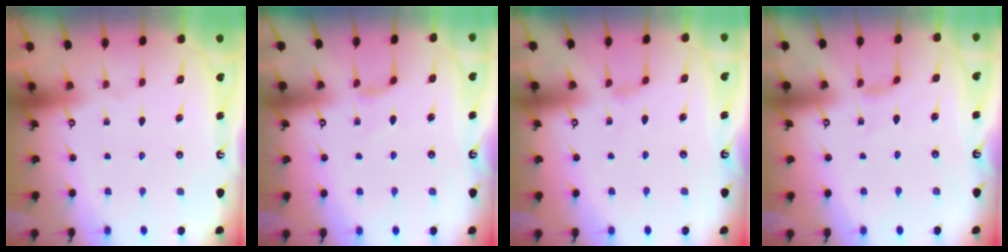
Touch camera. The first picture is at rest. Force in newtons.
{"total": 2.1, "press": 2.0, "slide": 0.5}
{"total": 3.3, "press": 3.2, "slide": 0.6}
{"total": 1.5, "press": 1.4, "slide": 0.4}